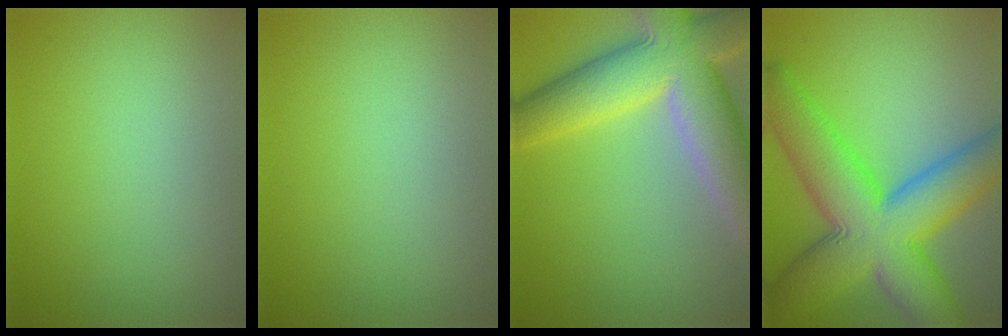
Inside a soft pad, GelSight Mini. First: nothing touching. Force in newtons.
{"total": 0.0}
{"total": 10.8, "press": 10.8, "slide": 0.5}
{"total": 13.1, "press": 13.1, "slide": 0.4}